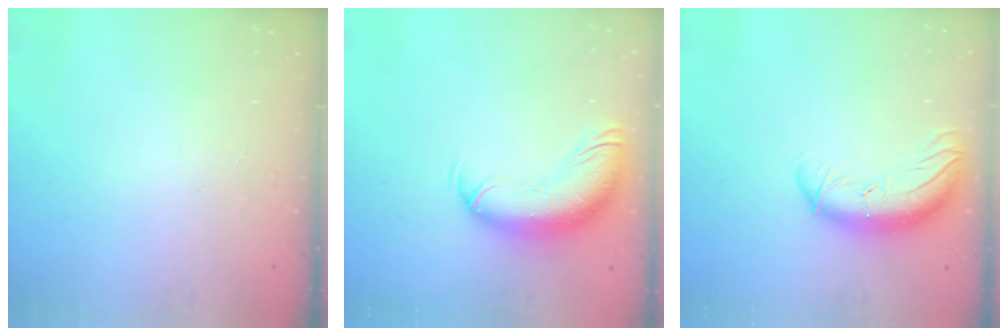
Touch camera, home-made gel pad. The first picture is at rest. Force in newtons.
{"total": 13.2, "press": 12.8, "slide": 3.3}
{"total": 11.9, "press": 11.5, "slide": 3.2}